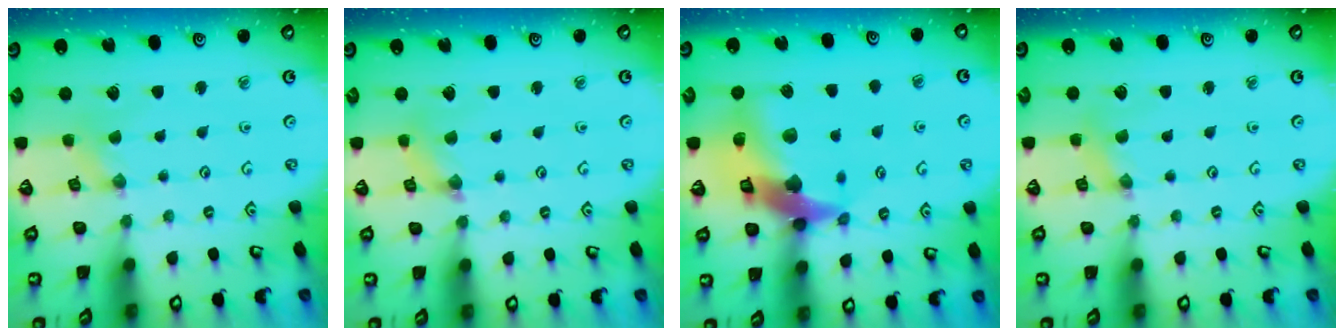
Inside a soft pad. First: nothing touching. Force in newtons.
{"total": 1.7, "press": 1.7, "slide": 0.3}
{"total": 18.4, "press": 18.2, "slide": 2.4}
{"total": 1.5, "press": 1.5, "slide": 0.1}